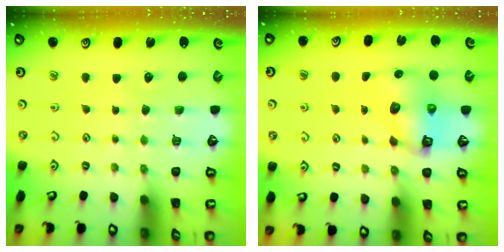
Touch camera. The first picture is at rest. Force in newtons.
{"total": 8.2, "press": 8.1, "slide": 1.3}